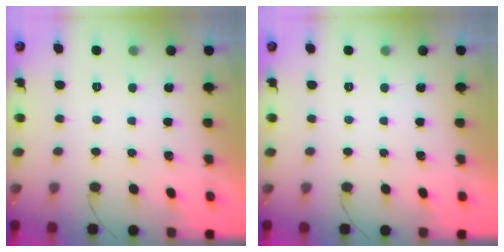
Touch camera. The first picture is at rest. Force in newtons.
{"total": 0.0}